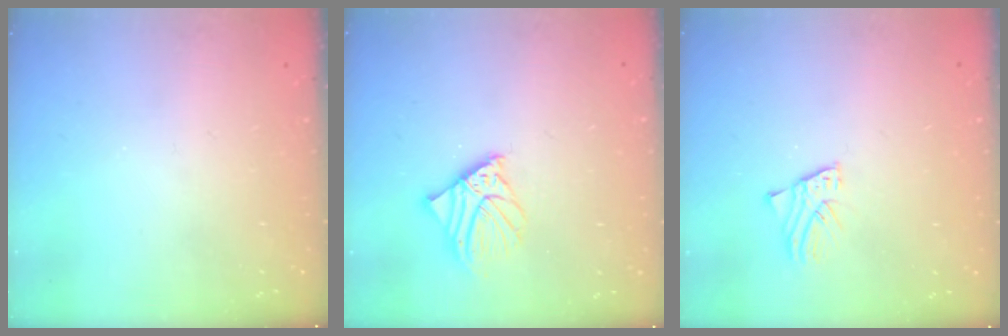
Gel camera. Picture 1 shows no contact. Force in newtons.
{"total": 7.0, "press": 6.9, "slide": 1.0}
{"total": 1.6, "press": 1.6, "slide": 0.2}